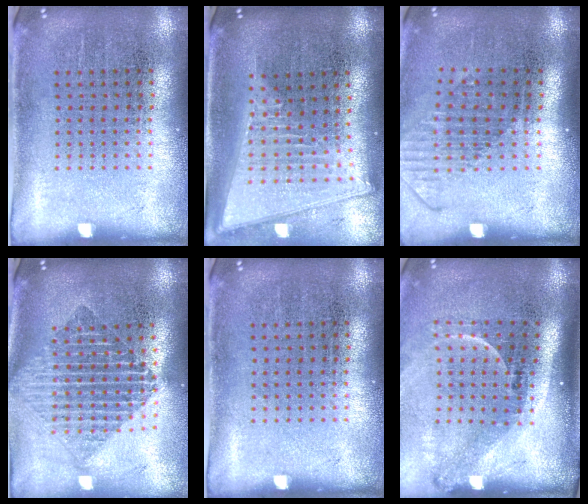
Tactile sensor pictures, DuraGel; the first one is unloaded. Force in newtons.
{"total": 2.2, "press": 1.9, "slide": 1.2}
{"total": 1.5, "press": 1.1, "slide": 0.9}
{"total": 1.9, "press": 1.6, "slide": 1.0}
{"total": 0.0}
{"total": 2.2, "press": 1.6, "slide": 1.6}